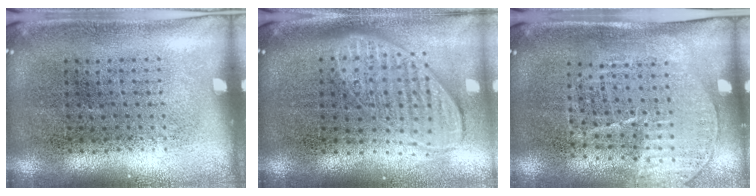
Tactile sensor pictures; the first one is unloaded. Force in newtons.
{"total": 1.9, "press": 1.5, "slide": 1.2}
{"total": 1.5, "press": 1.3, "slide": 0.8}